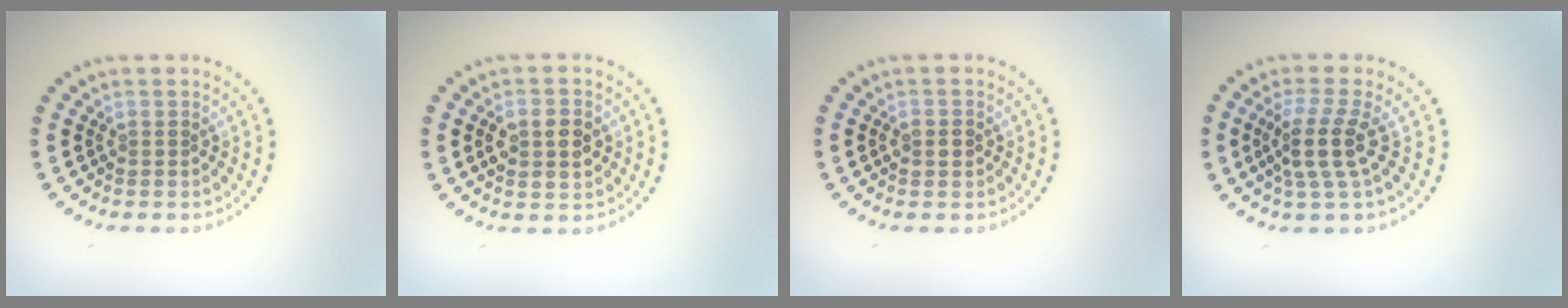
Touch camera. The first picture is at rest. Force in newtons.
{"total": 3.8, "press": 3.8, "slide": 0.1}
{"total": 1.6, "press": 1.6, "slide": 0.1}
{"total": 3.4, "press": 2.6, "slide": 2.1}